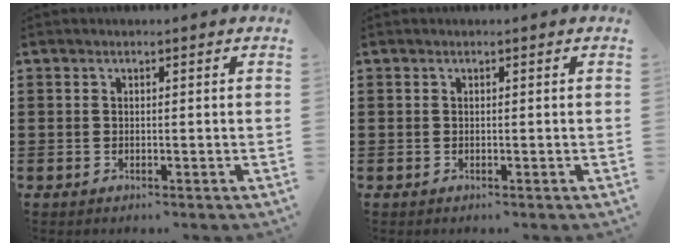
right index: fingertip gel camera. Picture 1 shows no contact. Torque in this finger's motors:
{"motor_torque": [-0.32, 0.67, 0.00, 0.00]}